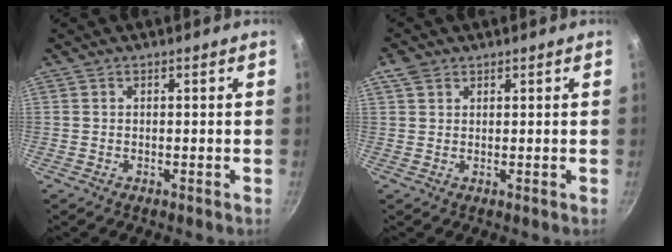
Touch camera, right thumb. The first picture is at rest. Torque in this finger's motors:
{"motor_torque": [0.34, 1.13, 0.22, -0.16, 0.28]}